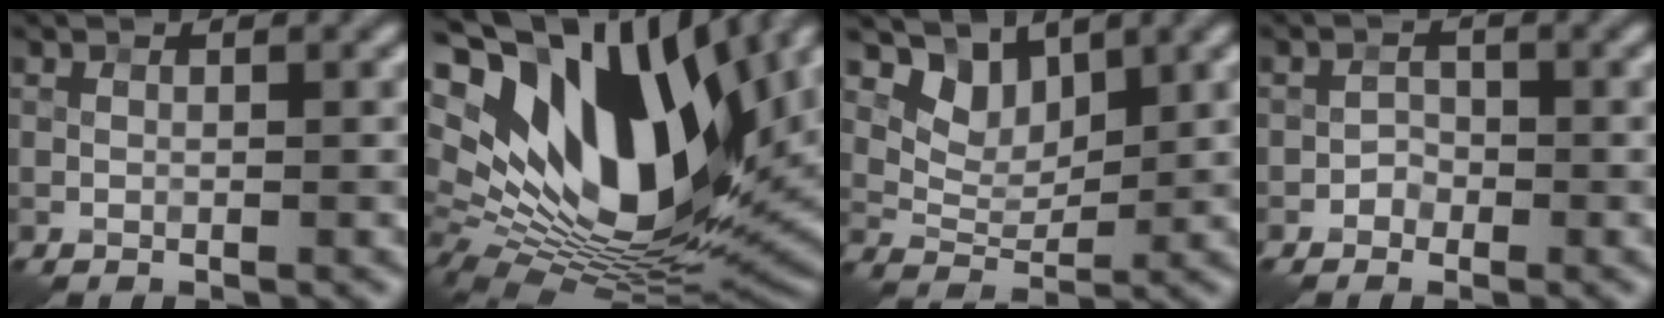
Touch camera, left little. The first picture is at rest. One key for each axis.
{"total": 18.9, "fx": 6.9, "fy": 10.0, "fz": 14.5, "tx": -0.273, "ty": 0.009, "tz": 0.113}
{"total": 4.3, "fx": 3.1, "fy": 2.4, "fz": 1.8, "tx": -0.040, "ty": -0.012, "tz": 0.064}
{"total": 1.1, "fx": -0.7, "fy": 0.9, "fz": 0.2, "tx": 0.001, "ty": 0.005, "tz": -0.012}